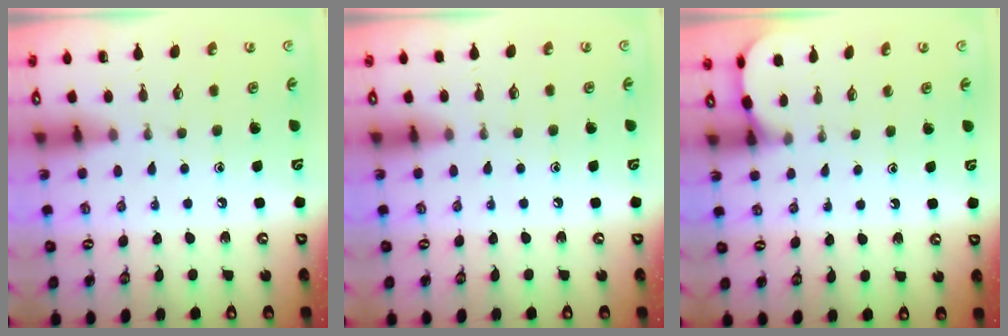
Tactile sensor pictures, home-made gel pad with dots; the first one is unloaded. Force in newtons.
{"total": 3.5, "press": 3.5, "slide": 0.6}
{"total": 1.8, "press": 1.8, "slide": 0.1}